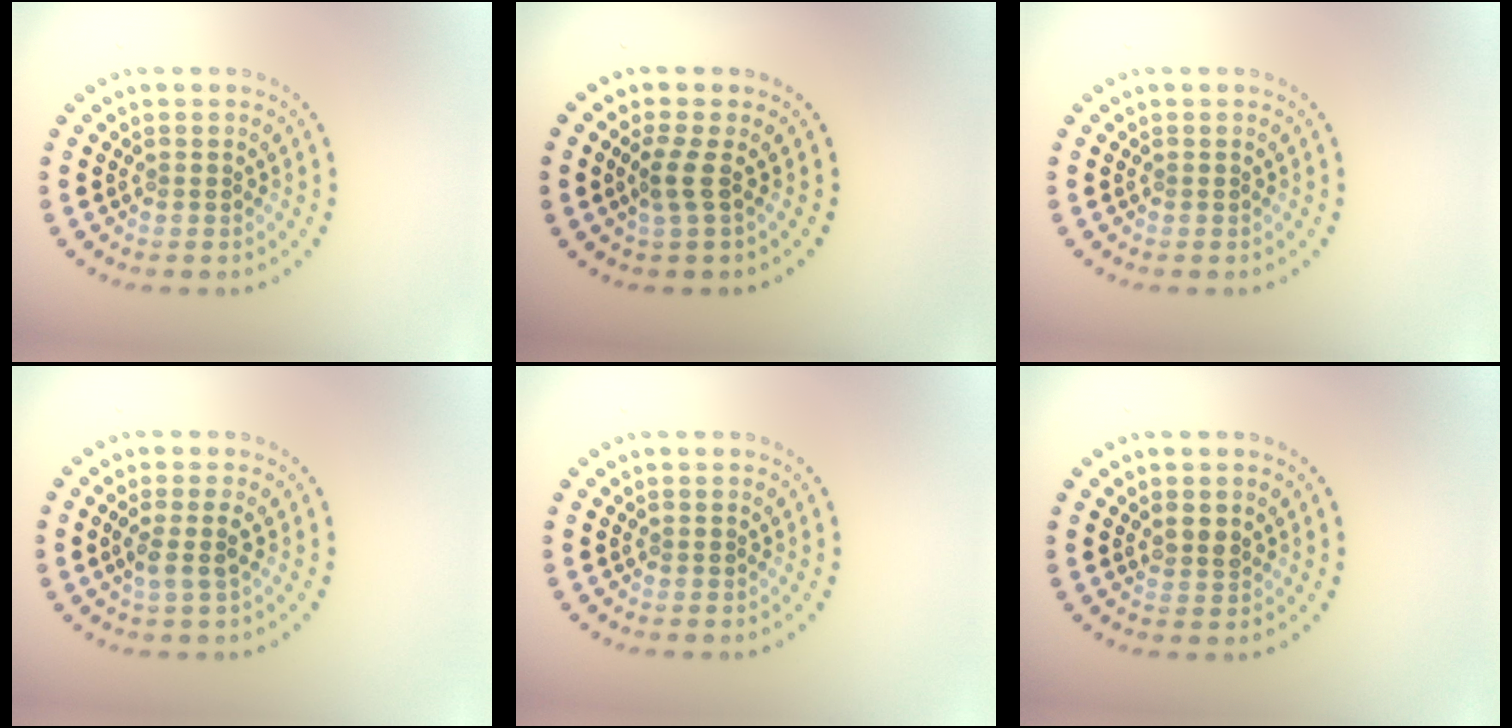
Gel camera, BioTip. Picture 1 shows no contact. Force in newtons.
{"total": 1.9, "press": 1.3, "slide": 1.4}
{"total": 0.0}
{"total": 1.9, "press": 1.5, "slide": 1.1}
{"total": 0.0}
{"total": 1.6, "press": 1.4, "slide": 0.8}